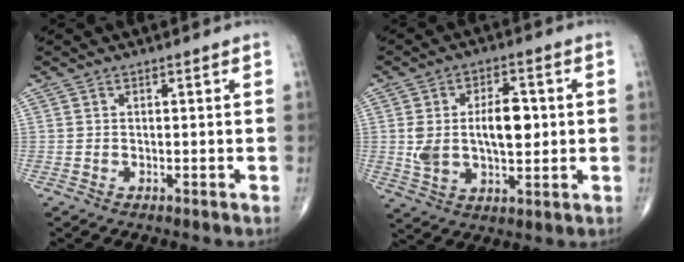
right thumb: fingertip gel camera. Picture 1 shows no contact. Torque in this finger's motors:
{"motor_torque": [1.20, 1.32, 1.00, 0.32, 0.11]}